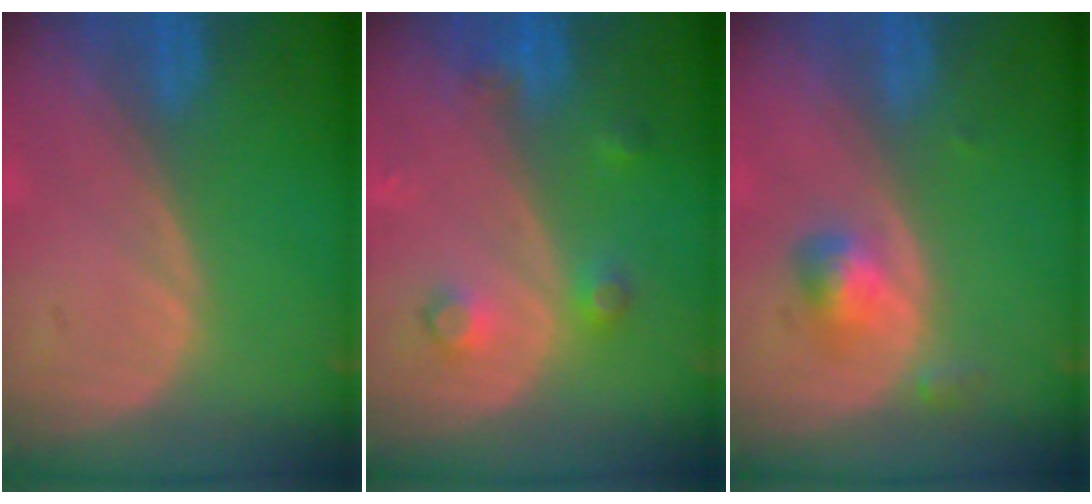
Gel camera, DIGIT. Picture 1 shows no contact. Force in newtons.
{"total": 3.7, "press": 3.4, "slide": 1.5}
{"total": 3.1, "press": 3.1, "slide": 0.2}